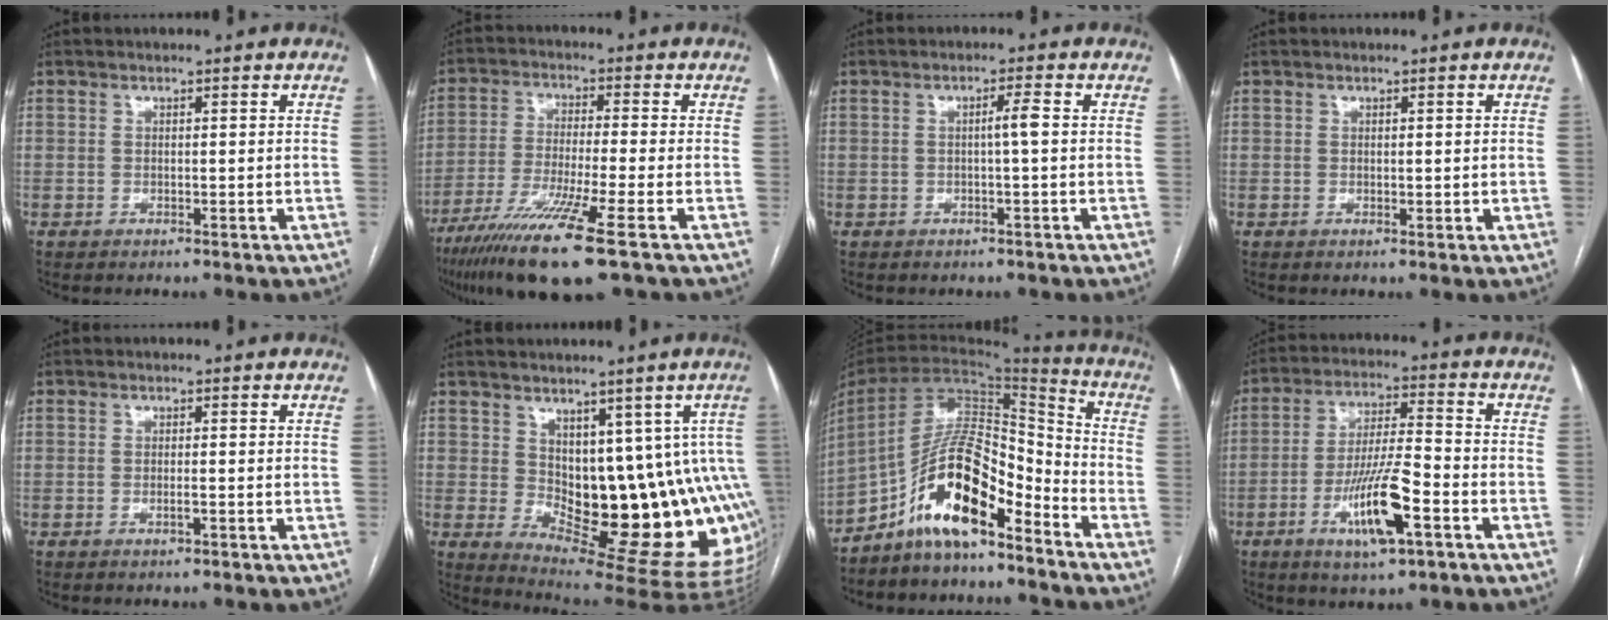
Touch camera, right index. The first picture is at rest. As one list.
[{"total": 13.3, "force": [-8.0, -0.6, 10.6], "torque": [-0.214, -0.037, -0.143]}, {"total": 2.1, "force": [0.0, -0.3, 2.1], "torque": [-0.035, 0.002, -0.001]}, {"total": 0.9, "force": [0.2, 0.6, 0.7], "torque": [-0.011, -0.004, 0.005]}, {"total": 1.0, "force": [-0.4, 0.1, 0.9], "torque": [-0.022, -0.002, -0.006]}, {"total": 15.4, "force": [0.4, 6.6, 14.0], "torque": [-0.137, 0.002, 0.022]}, {"total": 14.1, "force": [-9.2, 4.2, 9.8], "torque": [-0.182, 0.032, -0.164]}, {"total": 12.2, "force": [-5.1, 1.9, 10.9], "torque": [-0.206, -0.008, -0.087]}]